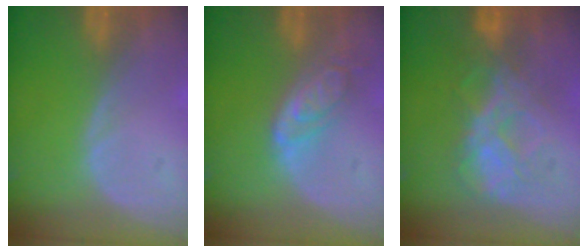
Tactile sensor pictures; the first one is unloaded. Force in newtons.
{"total": 6.2, "press": 5.5, "slide": 2.8}
{"total": 7.8, "press": 7.3, "slide": 2.8}